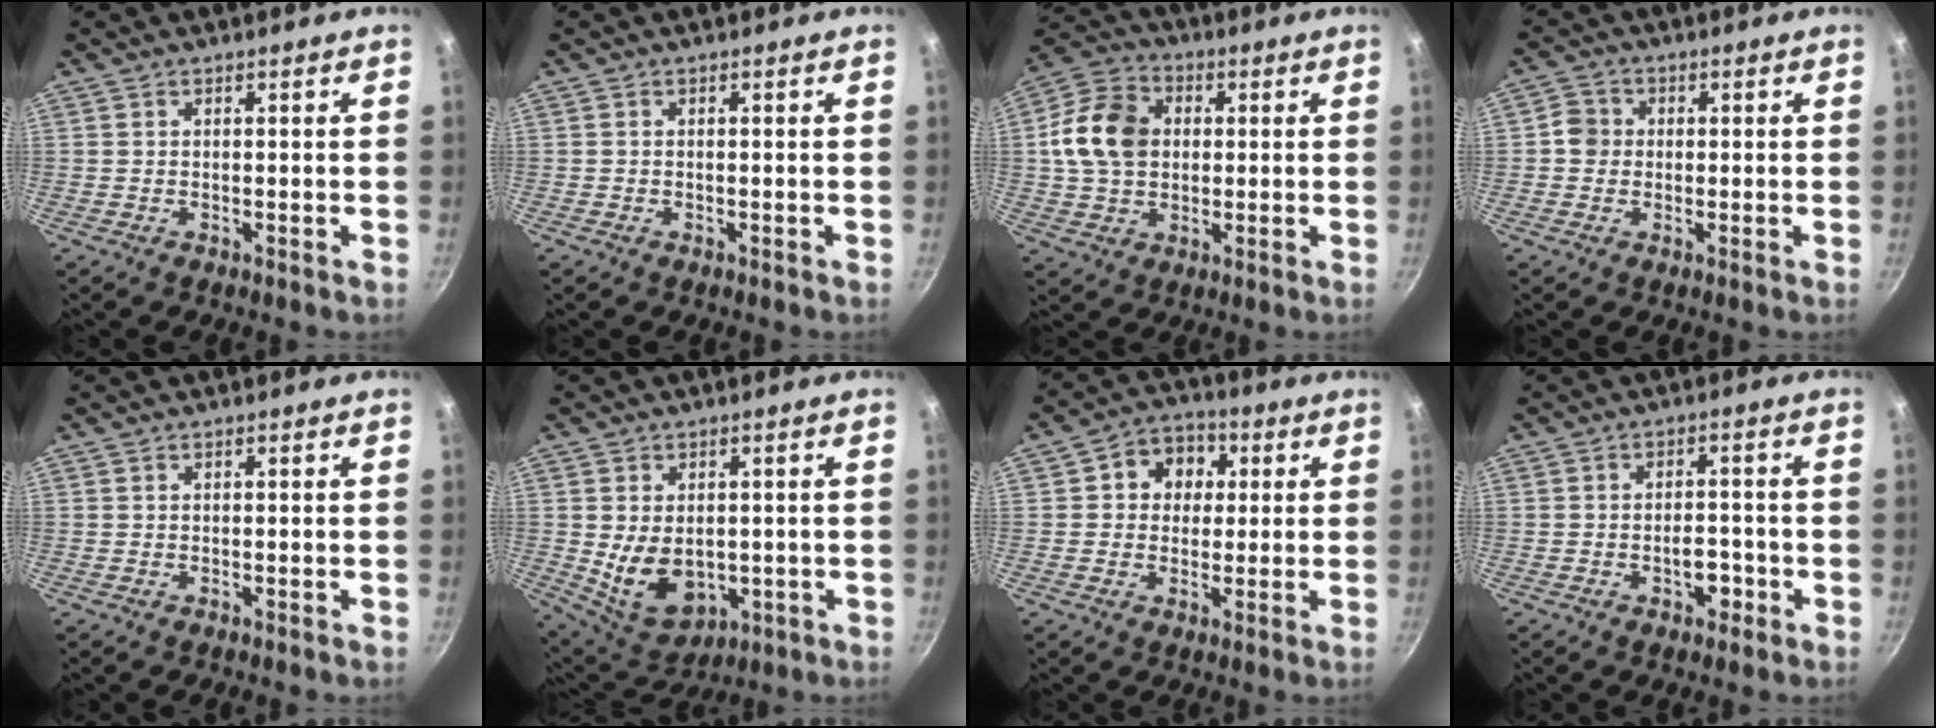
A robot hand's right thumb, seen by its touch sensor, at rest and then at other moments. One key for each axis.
{"total": 0.0}
{"total": 13.0, "fx": 1.4, "fy": 9.9, "fz": 8.2, "tx": -0.129, "ty": 0.013, "tz": 0.012}
{"total": 3.6, "fx": -0.1, "fy": 3.4, "fz": 1.2, "tx": -0.002, "ty": 0.007, "tz": -0.011}
{"total": 0.0}
{"total": 10.5, "fx": -0.3, "fy": 7.3, "fz": 7.5, "tx": -0.110, "ty": -0.016, "tz": 0.022}
{"total": 8.4, "fx": 1.9, "fy": 7.2, "fz": 4.0, "tx": -0.021, "ty": 0.008, "tz": 0.014}
{"total": 4.4, "fx": -1.8, "fy": 2.5, "fz": 3.1, "tx": -0.024, "ty": 0.014, "tz": -0.026}